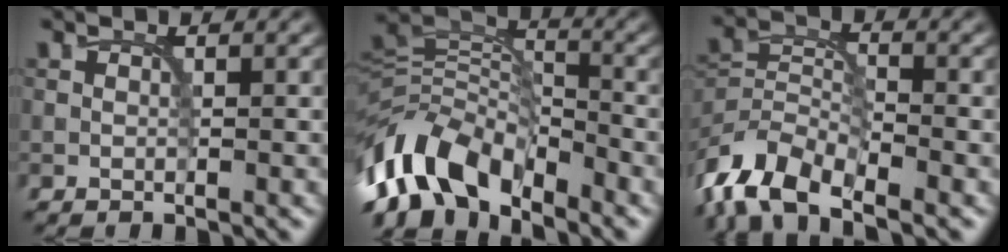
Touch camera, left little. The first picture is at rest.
{"total": 9.5, "force": [-5.8, 4.9, 5.7], "torque": [-0.098, 0.008, -0.124]}
{"total": 7.2, "force": [-5.3, 2.8, 3.9], "torque": [-0.069, -0.002, -0.118]}